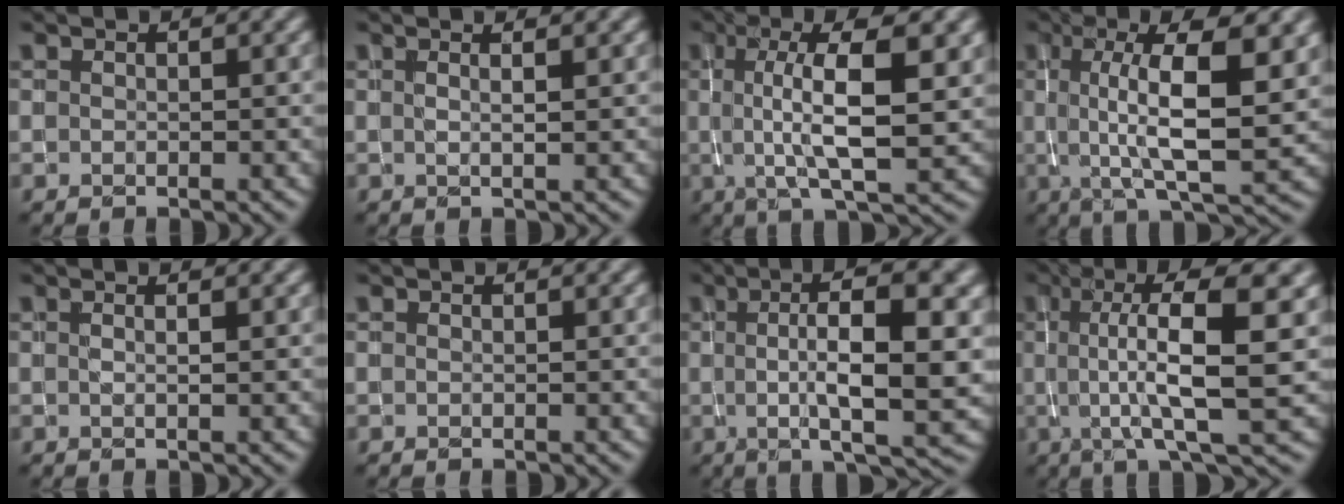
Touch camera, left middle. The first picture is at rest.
{"total": 2.0, "force": [1.0, 0.8, 1.5], "torque": [0.002, 0.003, -0.013]}
{"total": 8.3, "force": [1.2, 2.3, 7.9], "torque": [-0.126, 0.001, 0.018]}
{"total": 9.9, "force": [1.9, 2.8, 9.4], "torque": [-0.139, 0.003, 0.032]}
{"total": 0.9, "force": [0.4, 0.3, 0.7], "torque": [-0.002, -0.002, -0.002]}
{"total": 0.0}
{"total": 10.1, "force": [1.1, 2.5, 9.8], "torque": [-0.133, 0.005, 0.018]}
{"total": 9.7, "force": [1.1, 2.2, 9.4], "torque": [-0.131, 0.006, 0.015]}